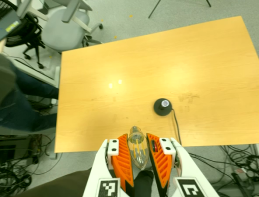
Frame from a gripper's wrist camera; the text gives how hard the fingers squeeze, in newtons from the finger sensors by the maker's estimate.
{"total": 17.2, "left": 19.1, "right": 15.2}